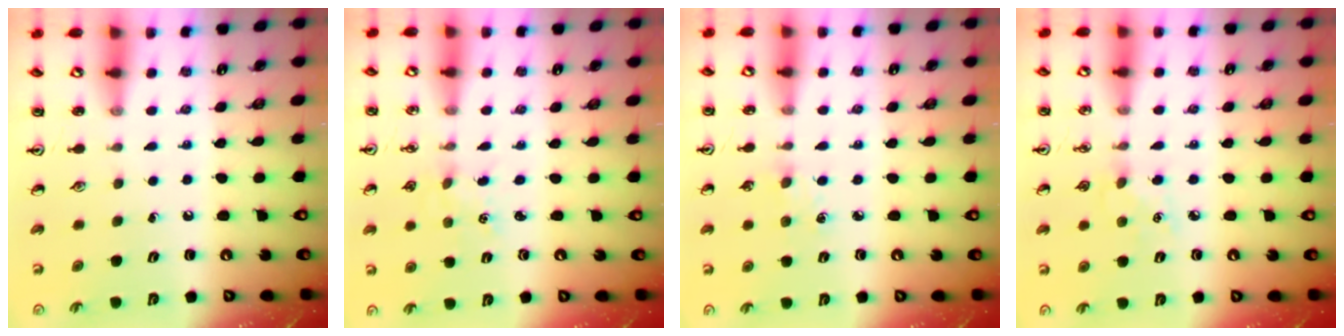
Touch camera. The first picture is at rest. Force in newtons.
{"total": 1.7, "press": 1.6, "slide": 0.2}
{"total": 2.8, "press": 2.8, "slide": 0.4}
{"total": 6.2, "press": 6.1, "slide": 0.7}